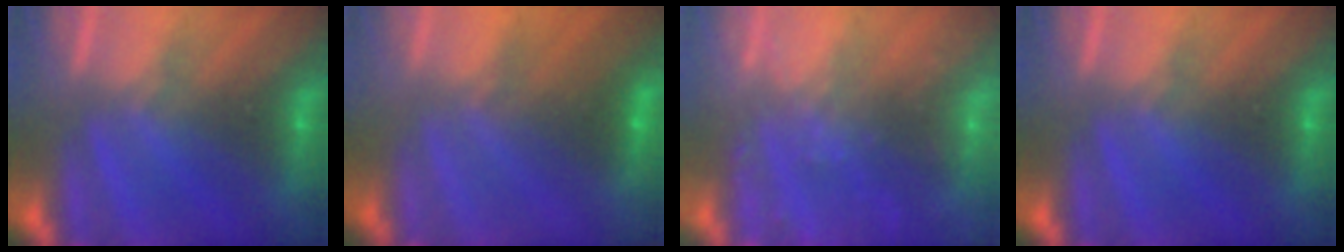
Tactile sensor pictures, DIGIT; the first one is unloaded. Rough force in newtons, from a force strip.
{"total": 1.8}
{"total": 6.6}
{"total": 0.0}